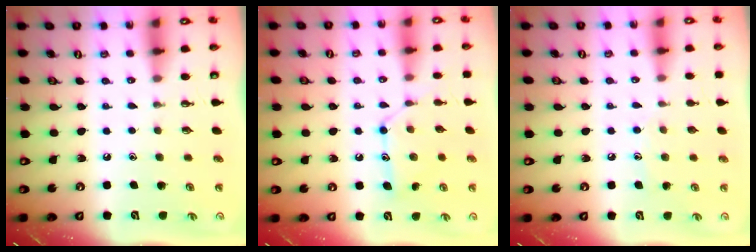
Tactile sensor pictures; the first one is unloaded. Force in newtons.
{"total": 12.4, "press": 12.4, "slide": 0.1}
{"total": 6.4, "press": 6.4, "slide": 0.5}